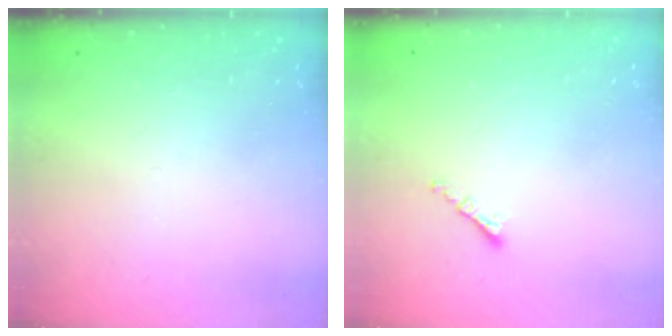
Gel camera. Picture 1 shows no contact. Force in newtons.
{"total": 1.4, "press": 1.3, "slide": 0.5}